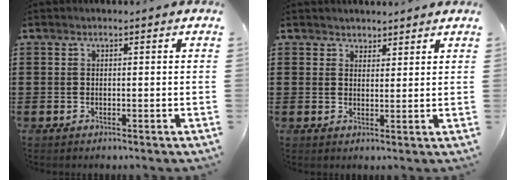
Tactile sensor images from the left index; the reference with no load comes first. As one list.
[{"total": 2.0, "force": [1.9, 0.6, -0.3], "torque": [0.001, 0.001, 0.038]}]